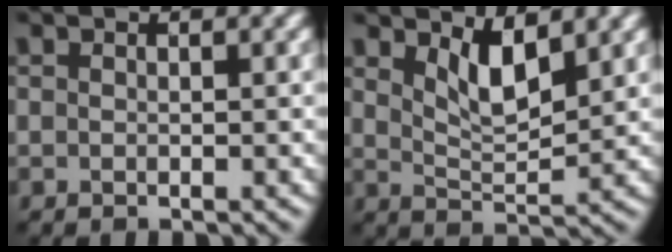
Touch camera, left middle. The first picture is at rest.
{"total": 3.6, "force": [1.9, 1.2, 2.8], "torque": [-0.063, -0.012, 0.039]}